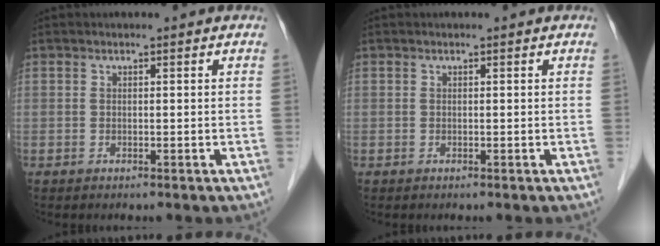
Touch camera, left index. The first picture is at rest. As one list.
[{"total": 0.0}]